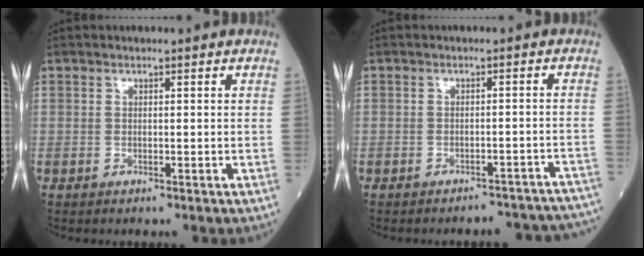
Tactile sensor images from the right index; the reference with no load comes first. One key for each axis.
{"total": 11.1, "fx": -10.6, "fy": 3.1, "fz": 0.8, "tx": 0.010, "ty": 0.030, "tz": -0.110}